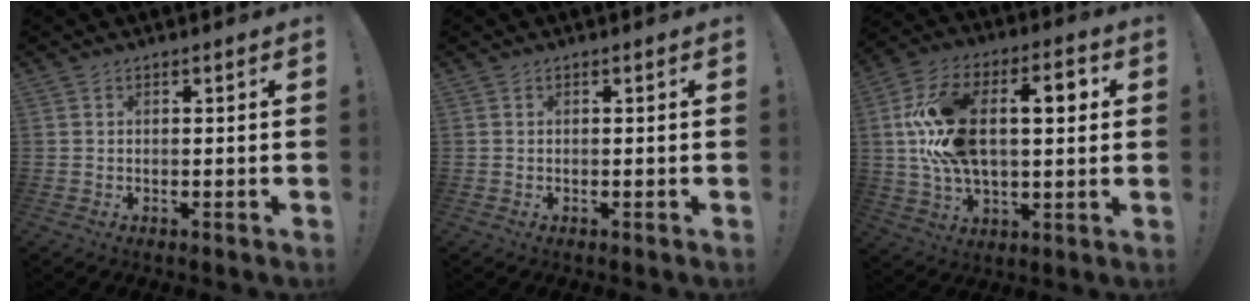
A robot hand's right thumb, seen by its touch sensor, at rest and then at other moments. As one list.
[{"total": 0.0}, {"total": 19.1, "force": [3.1, 10.6, 15.6], "torque": [-0.266, 0.019, 0.050]}]